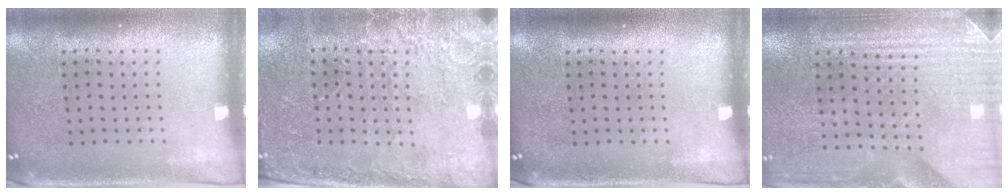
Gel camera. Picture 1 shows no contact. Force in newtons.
{"total": 2.7, "press": 2.6, "slide": 0.3}
{"total": 0.0}
{"total": 3.2, "press": 3.2, "slide": 0.3}